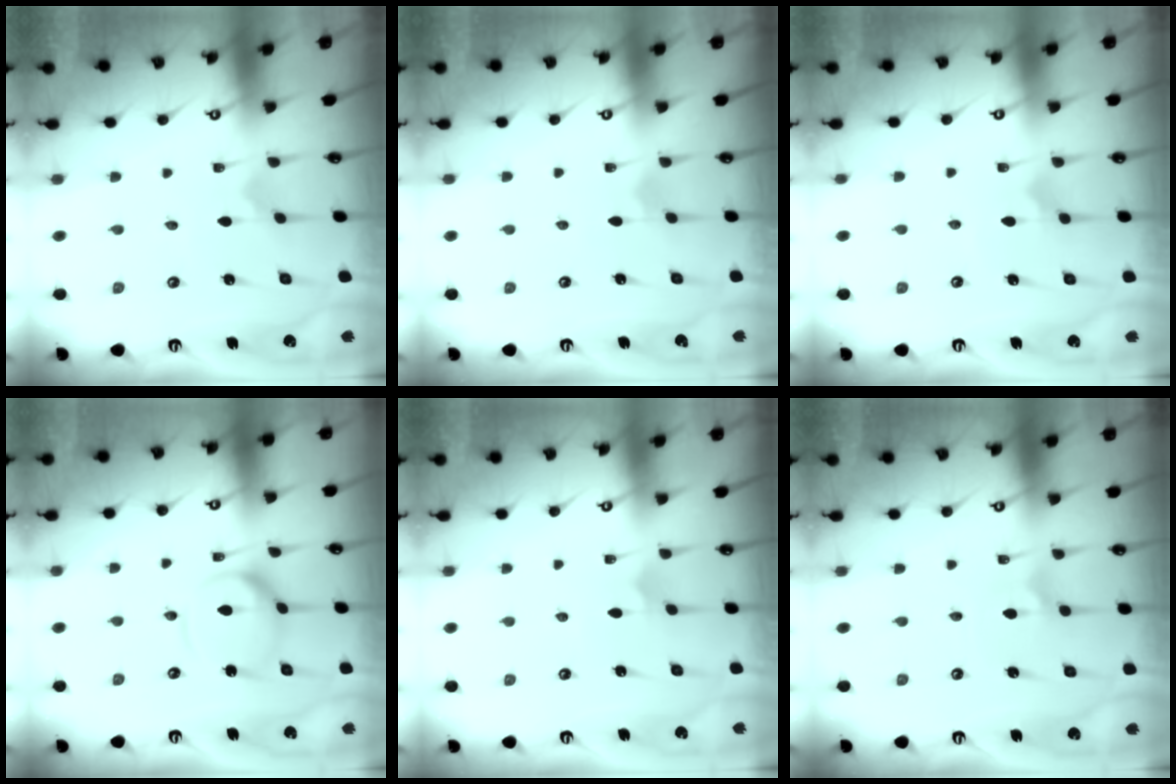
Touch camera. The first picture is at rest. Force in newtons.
{"total": 1.9, "press": 1.9, "slide": 0.1}
{"total": 3.0, "press": 3.0, "slide": 0.2}
{"total": 9.4, "press": 9.4, "slide": 0.8}
{"total": 2.7, "press": 2.7, "slide": 0.1}
{"total": 1.8, "press": 1.8, "slide": 0.1}